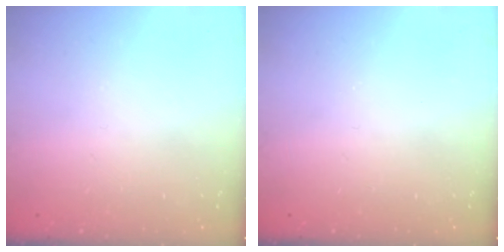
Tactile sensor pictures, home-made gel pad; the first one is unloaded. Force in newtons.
{"total": 0.0}